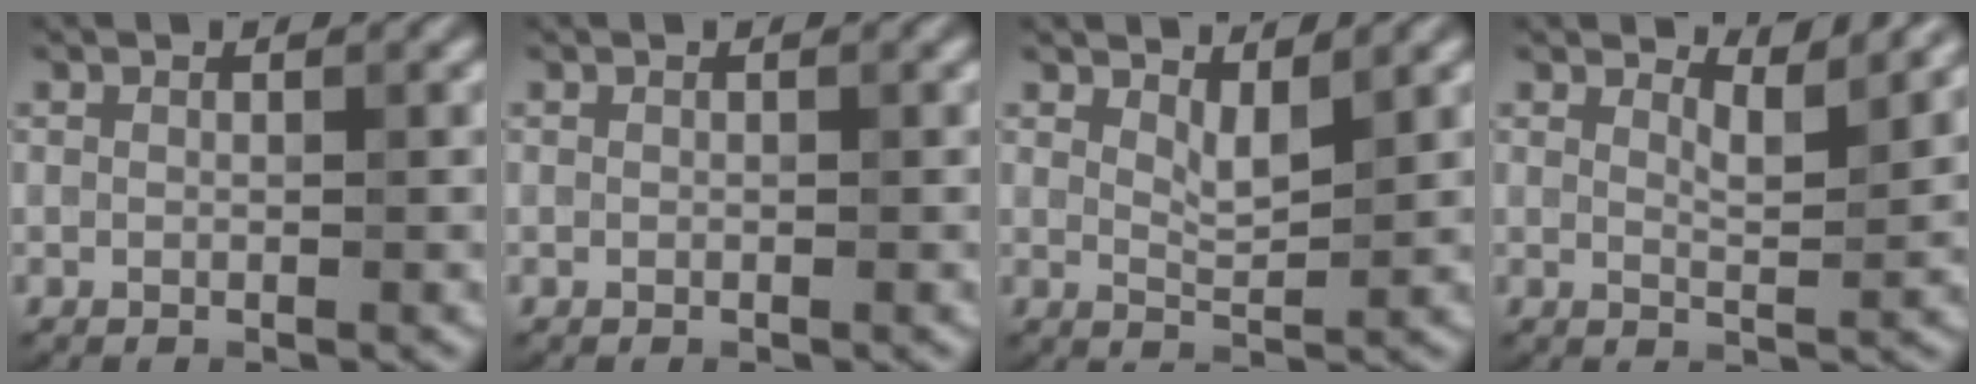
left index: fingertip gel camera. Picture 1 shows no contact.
{"total": 0.0}
{"total": 2.1, "force": [1.5, 0.5, 1.5], "torque": [-0.029, -0.007, 0.028]}
{"total": 2.6, "force": [2.3, 0.2, 1.2], "torque": [-0.020, -0.005, 0.034]}